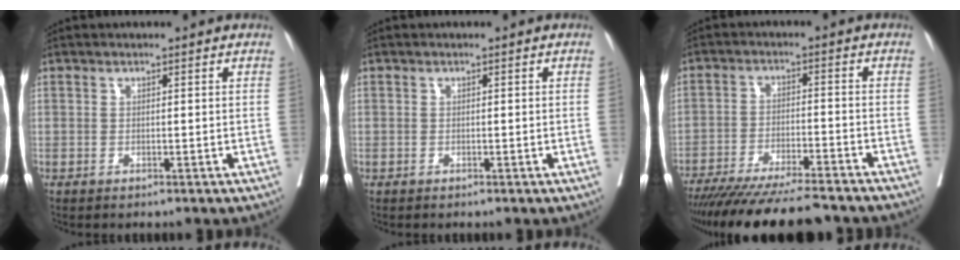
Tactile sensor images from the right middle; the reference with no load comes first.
{"total": 0.6, "force": [-0.2, 0.0, 0.5], "torque": [-0.010, 0.003, -0.001]}
{"total": 17.9, "force": [-15.9, 1.4, 8.1], "torque": [-0.127, -0.035, -0.237]}